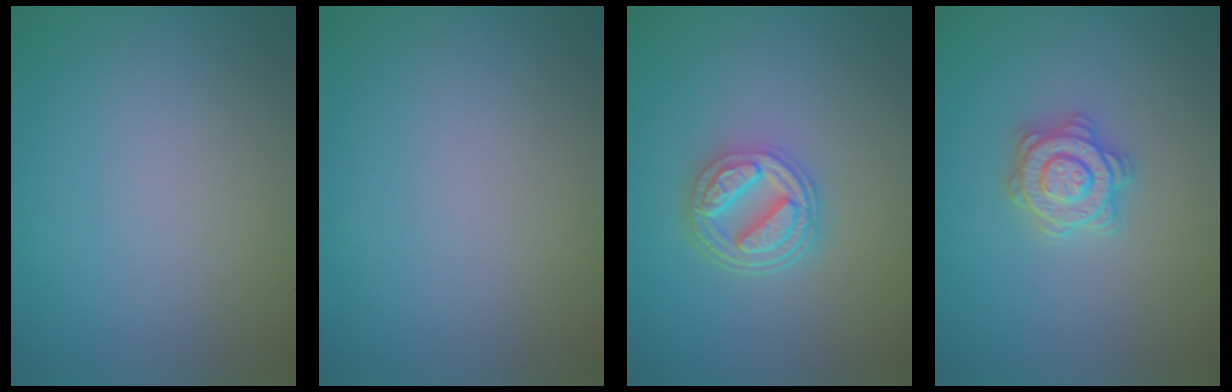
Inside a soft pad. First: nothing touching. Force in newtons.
{"total": 0.0}
{"total": 4.9, "press": 3.7, "slide": 3.2}
{"total": 3.3, "press": 3.2, "slide": 0.9}